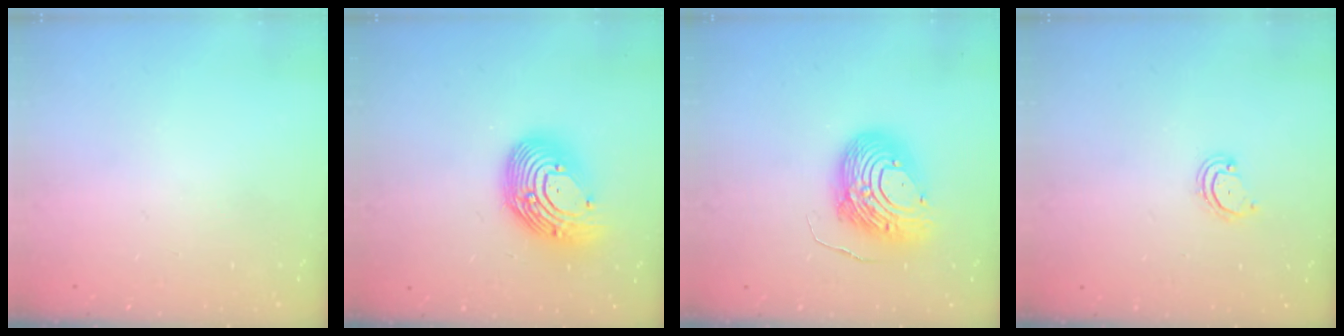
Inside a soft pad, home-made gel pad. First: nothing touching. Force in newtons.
{"total": 16.1, "press": 16.0, "slide": 2.0}
{"total": 13.8, "press": 13.7, "slide": 1.3}
{"total": 2.8, "press": 2.8, "slide": 0.2}